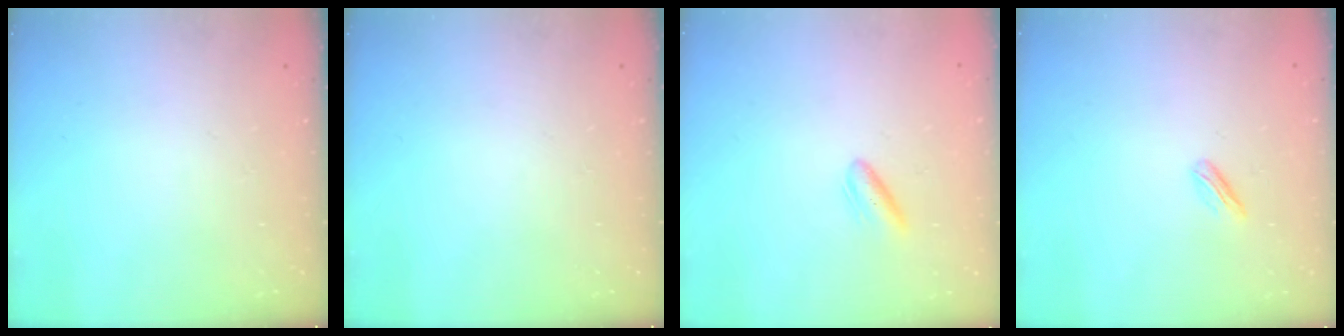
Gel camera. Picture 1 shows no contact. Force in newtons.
{"total": 0.0}
{"total": 4.2, "press": 3.9, "slide": 1.6}
{"total": 2.4, "press": 2.3, "slide": 0.7}